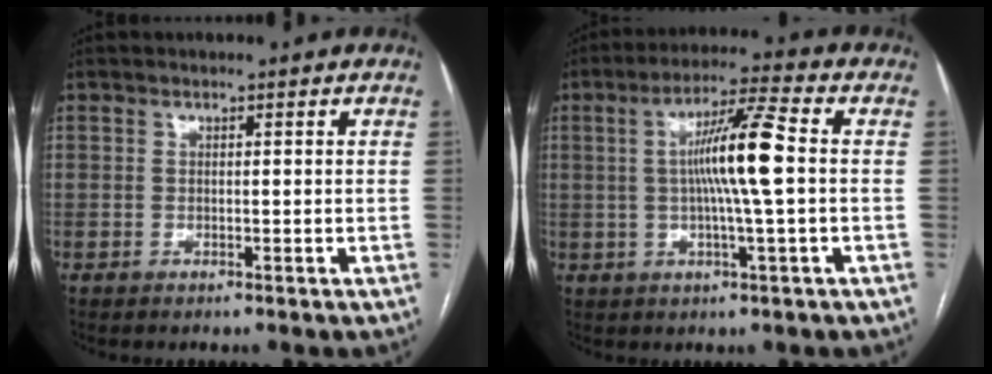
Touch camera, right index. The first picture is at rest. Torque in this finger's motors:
{"motor_torque": [1.48, -0.21, 0.49, 0.16]}